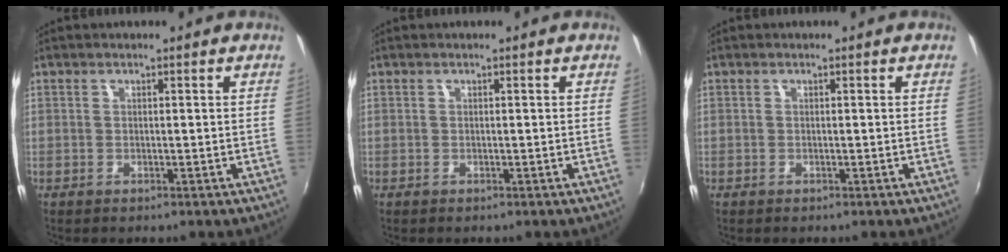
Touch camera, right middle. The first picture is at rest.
{"total": 0.0}
{"total": 0.0}